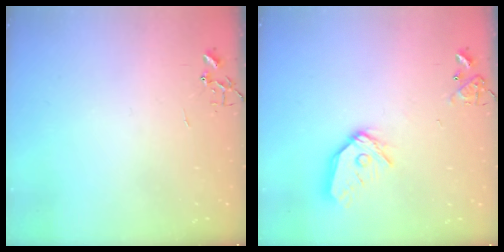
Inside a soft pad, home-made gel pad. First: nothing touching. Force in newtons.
{"total": 13.7, "press": 13.6, "slide": 1.7}